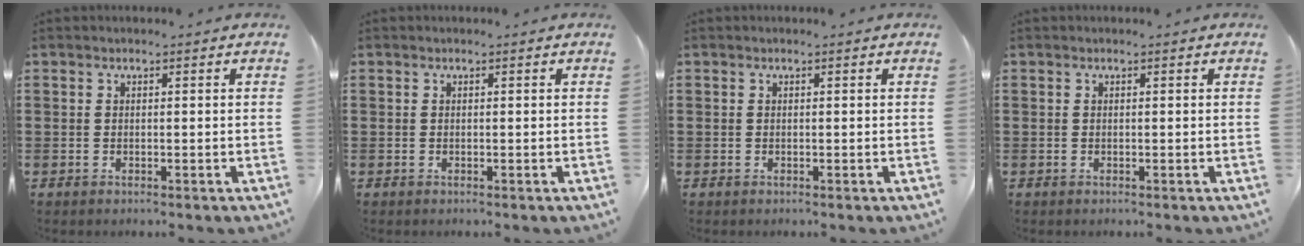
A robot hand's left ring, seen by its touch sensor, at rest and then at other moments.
{"total": 0.0}
{"total": 0.0}
{"total": 0.0}